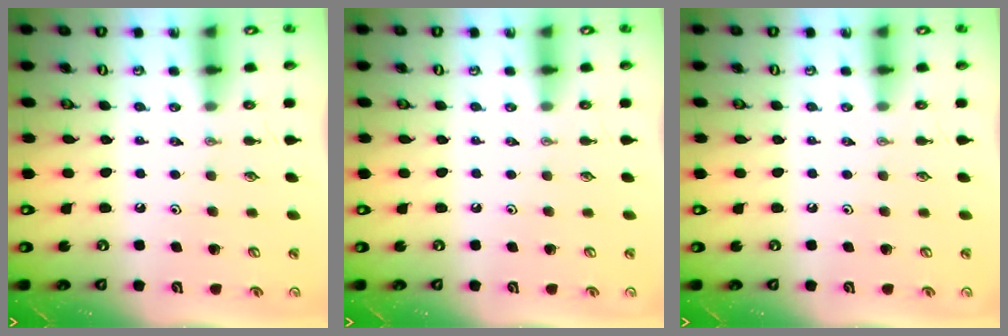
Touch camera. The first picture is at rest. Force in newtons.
{"total": 0.0}
{"total": 0.0}